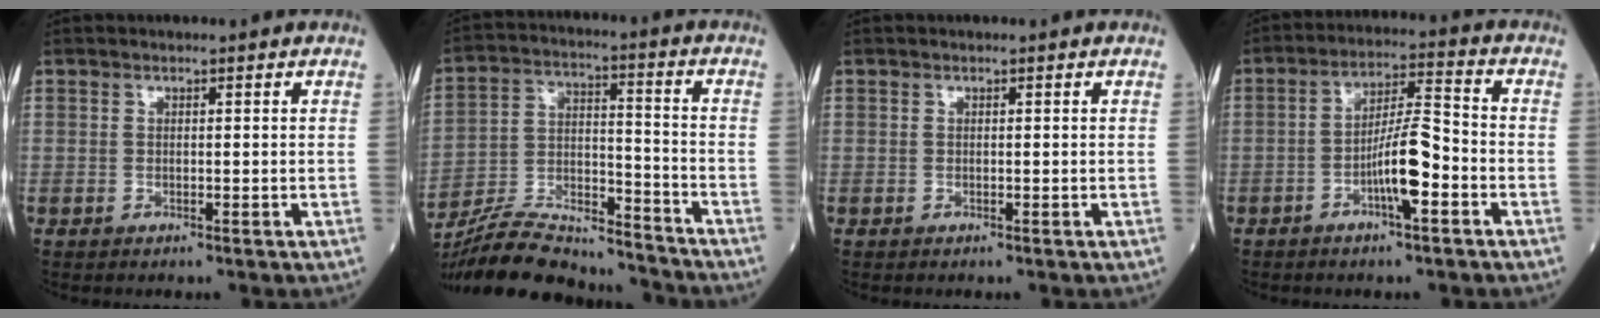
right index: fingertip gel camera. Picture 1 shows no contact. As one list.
[{"total": 18.2, "force": [-17.2, 2.7, 5.4], "torque": [-0.114, 0.011, -0.286]}, {"total": 0.0}, {"total": 7.9, "force": [-3.1, 0.9, 7.2], "torque": [-0.137, 0.010, -0.053]}]